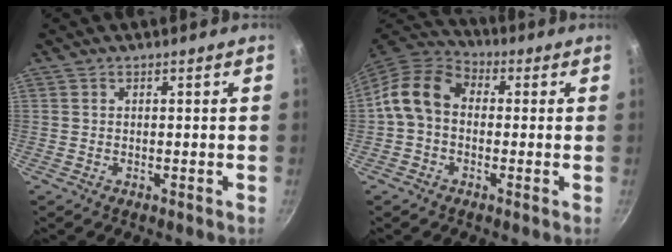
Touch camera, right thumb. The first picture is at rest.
{"total": 10.1, "force": [0.0, 7.7, 6.5], "torque": [-0.099, 0.032, -0.024]}